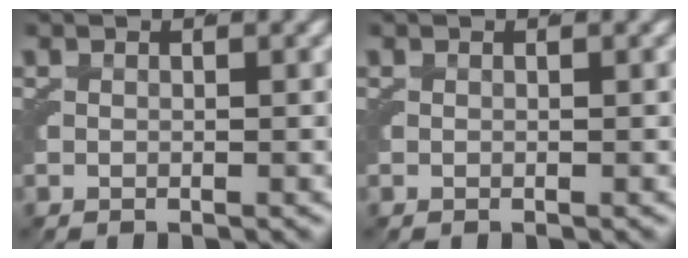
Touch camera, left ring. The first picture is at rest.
{"total": 0.0}